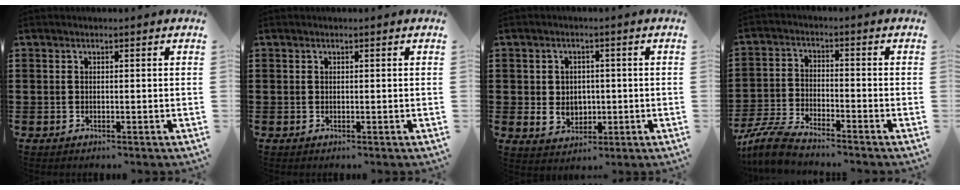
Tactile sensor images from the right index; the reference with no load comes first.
{"total": 0.0}
{"total": 3.4, "force": [0.2, 3.1, 1.1], "torque": [-0.027, 0.005, 0.000]}
{"total": 6.2, "force": [-5.8, 0.3, 2.2], "torque": [-0.067, -0.008, -0.119]}